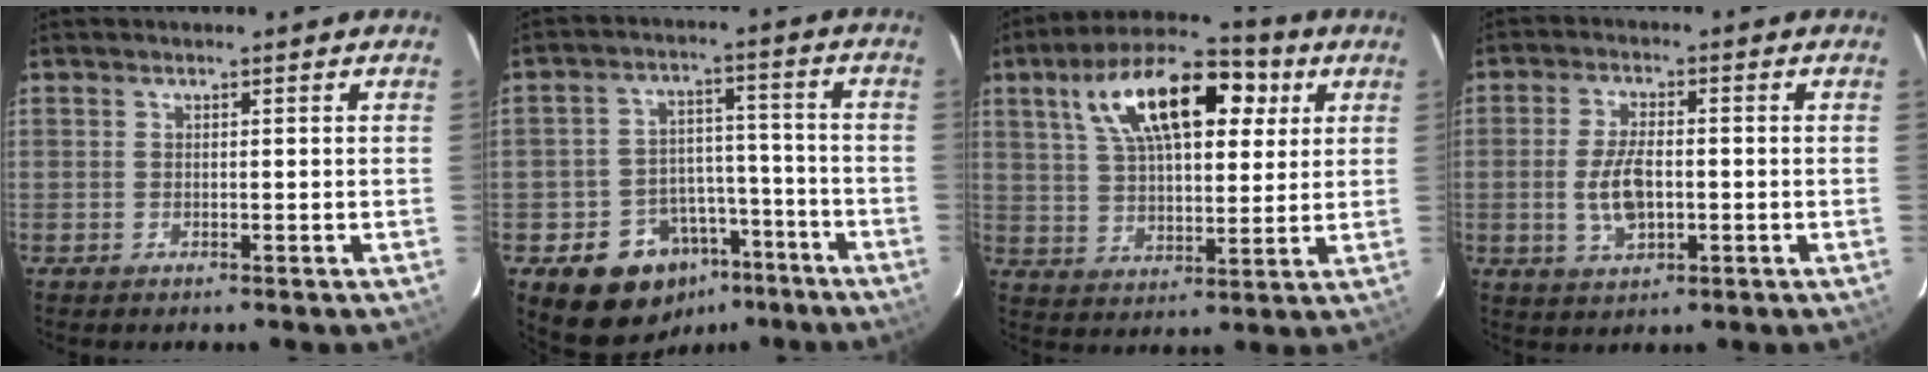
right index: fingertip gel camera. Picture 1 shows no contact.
{"total": 14.0, "force": [-8.2, 10.2, 4.8], "torque": [-0.104, 0.038, -0.097]}
{"total": 19.2, "force": [7.9, 9.0, 15.0], "torque": [-0.279, 0.044, 0.128]}
{"total": 7.2, "force": [-1.0, 3.5, 6.2], "torque": [-0.126, -0.003, -0.015]}